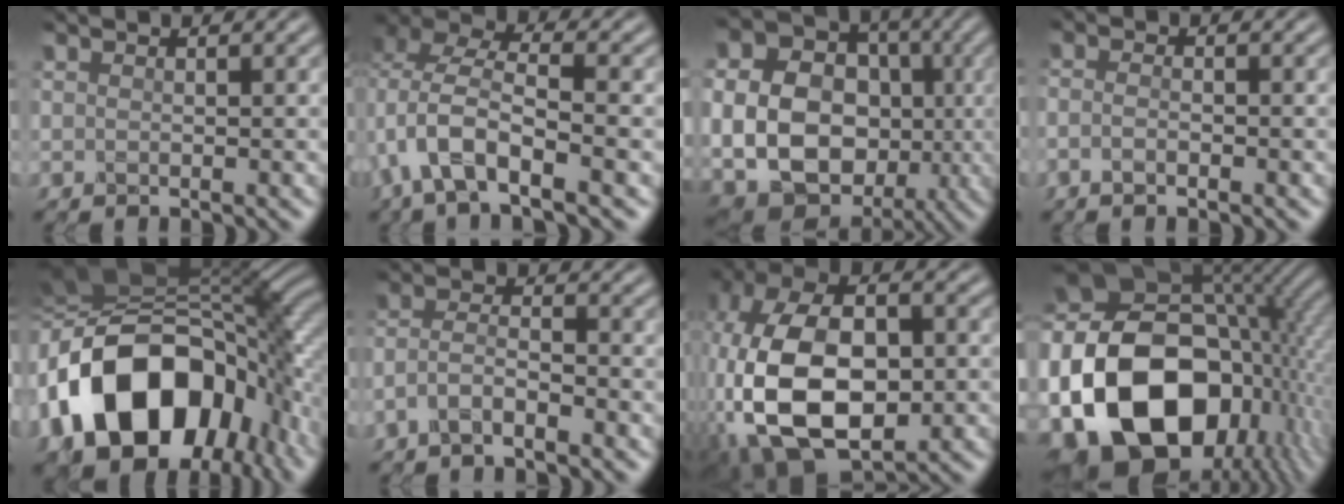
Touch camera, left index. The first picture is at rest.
{"total": 7.8, "force": [-2.1, 3.9, 6.4], "torque": [-0.127, 0.009, -0.047]}
{"total": 15.6, "force": [-1.5, 13.1, 8.4], "torque": [-0.175, -0.010, -0.028]}
{"total": 1.7, "force": [-0.8, 0.7, 1.4], "torque": [-0.021, -0.004, -0.017]}
{"total": 18.3, "force": [-4.0, 12.0, 13.2], "torque": [-0.252, -0.012, -0.060]}
{"total": 2.9, "force": [-1.8, 0.9, 2.1], "torque": [-0.047, 0.008, -0.046]}
{"total": 16.6, "force": [-2.9, 9.8, 13.0], "torque": [-0.280, -0.003, -0.054]}
{"total": 22.2, "force": [-4.5, 16.0, 14.6], "torque": [-0.333, -0.052, -0.059]}